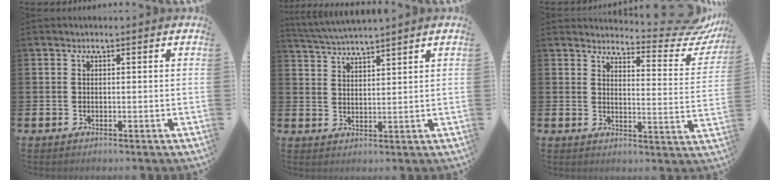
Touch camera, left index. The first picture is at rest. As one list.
[{"total": 3.5, "force": [3.5, -0.5, 0.1], "torque": [-0.014, -0.018, 0.063]}, {"total": 5.7, "force": [5.2, 1.2, 1.9], "torque": [-0.022, -0.054, 0.078]}]